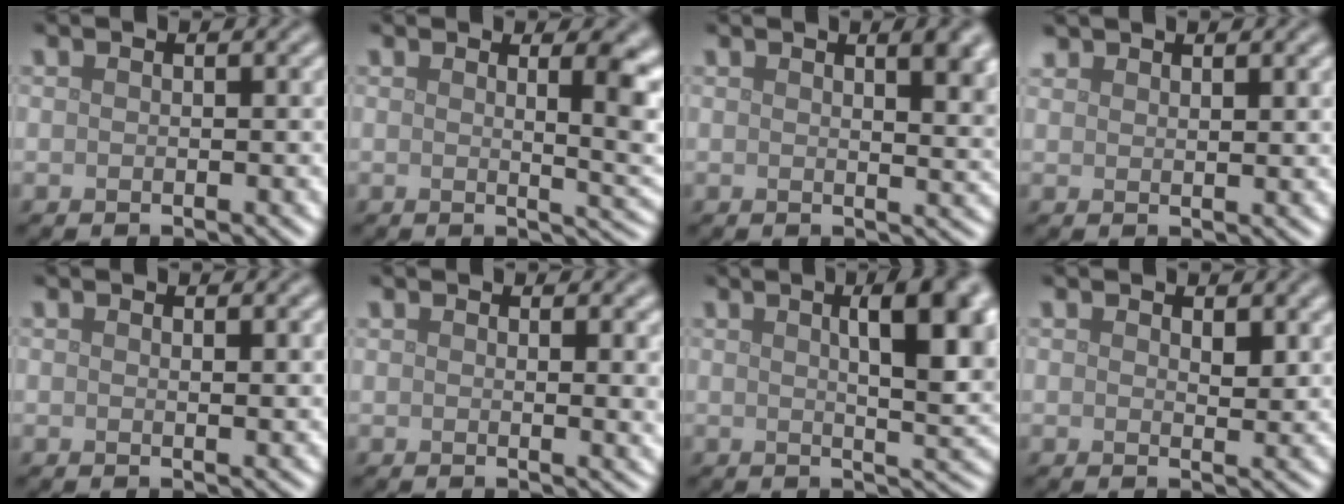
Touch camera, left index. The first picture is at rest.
{"total": 6.2, "force": [1.5, 2.2, 5.6], "torque": [-0.049, -0.001, 0.023]}
{"total": 4.8, "force": [2.0, 1.8, 3.9], "torque": [-0.032, 0.004, 0.025]}
{"total": 1.5, "force": [1.4, 0.2, 0.3], "torque": [-0.006, 0.004, 0.028]}
{"total": 0.8, "force": [0.6, 0.2, 0.6], "torque": [-0.006, -0.001, 0.009]}
{"total": 2.7, "force": [1.3, 1.0, 2.2], "torque": [-0.020, -0.001, 0.021]}
{"total": 8.9, "force": [2.4, 2.7, 8.2], "torque": [-0.089, 0.012, 0.033]}
{"total": 1.6, "force": [1.0, 0.8, 0.9], "torque": [-0.014, -0.005, 0.018]}